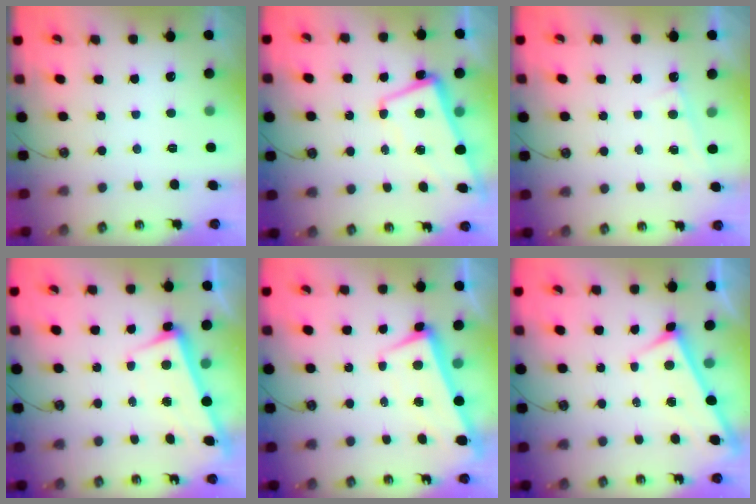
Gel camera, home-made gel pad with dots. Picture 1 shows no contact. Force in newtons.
{"total": 1.1, "press": 0.6, "slide": 0.9}
{"total": 0.9, "press": 0.9, "slide": 0.1}
{"total": 2.5, "press": 2.2, "slide": 1.0}
{"total": 1.9, "press": 1.0, "slide": 1.6}
{"total": 3.0, "press": 3.0, "slide": 0.1}